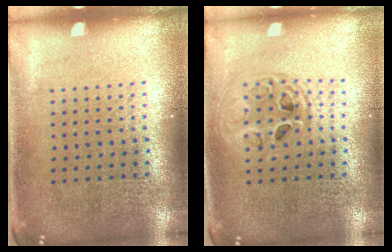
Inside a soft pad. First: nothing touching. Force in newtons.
{"total": 1.4, "press": 1.2, "slide": 0.7}